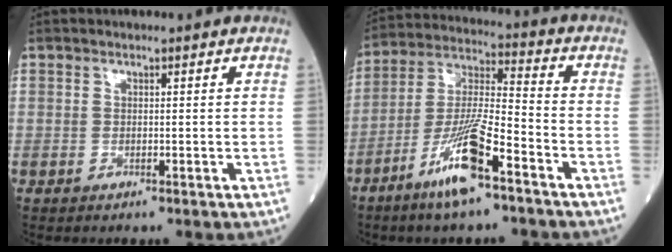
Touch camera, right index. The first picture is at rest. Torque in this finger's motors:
{"motor_torque": [1.57, -0.57, 0.91, 0.21]}